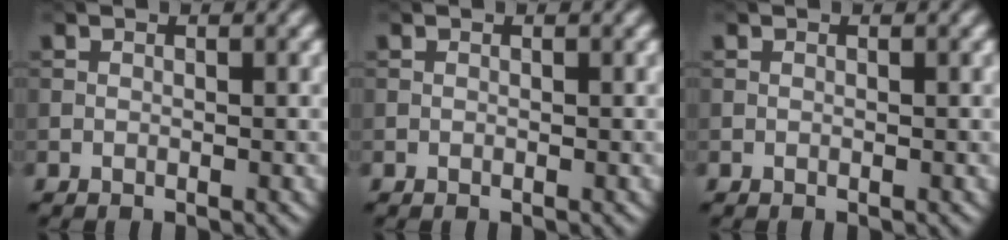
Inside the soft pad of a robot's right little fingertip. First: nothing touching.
{"total": 0.0}
{"total": 0.0}